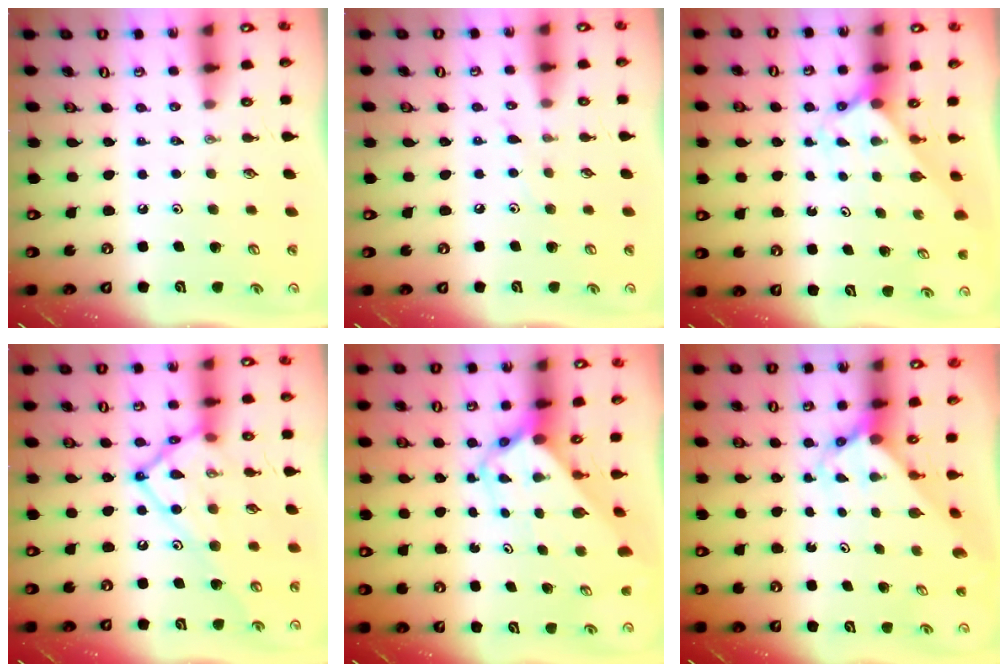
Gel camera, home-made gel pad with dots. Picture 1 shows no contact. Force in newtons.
{"total": 4.6, "press": 4.6, "slide": 0.7}
{"total": 2.1, "press": 2.1, "slide": 0.2}
{"total": 17.7, "press": 17.6, "slide": 2.2}
{"total": 3.9, "press": 3.9, "slide": 0.3}
{"total": 3.6, "press": 3.6, "slide": 0.4}